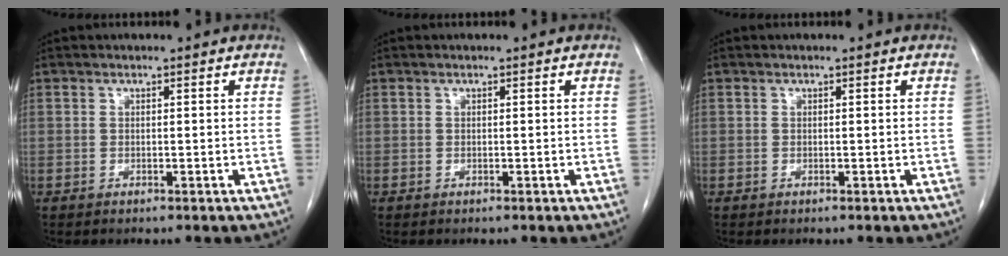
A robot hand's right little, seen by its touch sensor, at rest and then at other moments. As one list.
[{"total": 0.0}, {"total": 0.0}]